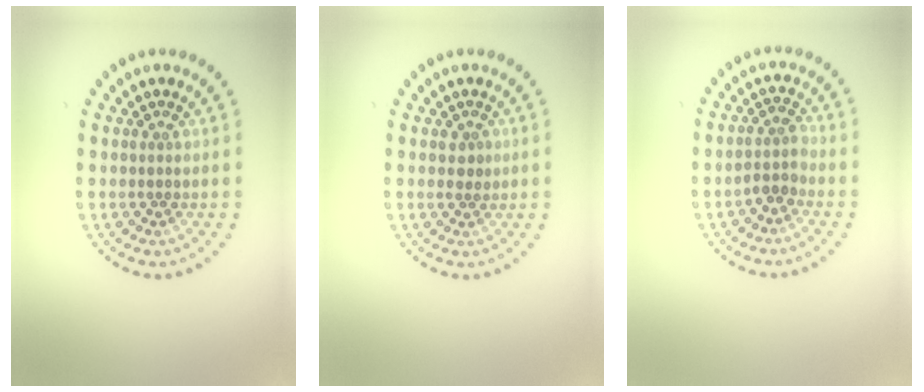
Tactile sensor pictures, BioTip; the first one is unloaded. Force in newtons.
{"total": 1.1, "press": 1.0, "slide": 0.4}
{"total": 1.9, "press": 1.6, "slide": 1.0}